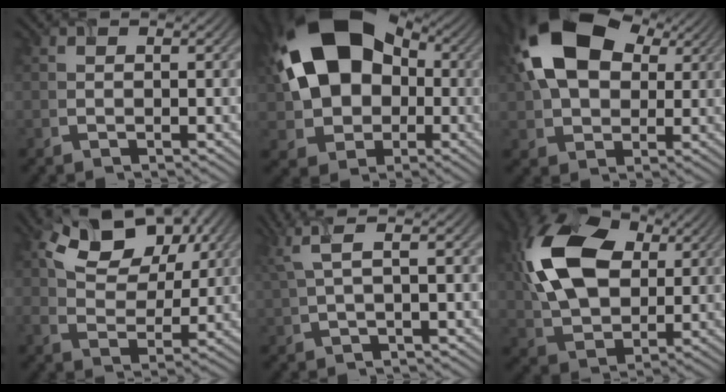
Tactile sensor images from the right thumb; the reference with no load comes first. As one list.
[{"total": 16.7, "force": [2.0, 12.3, 11.1], "torque": [-0.210, 0.007, 0.029]}, {"total": 15.9, "force": [4.5, 10.5, 11.0], "torque": [-0.225, 0.024, 0.075]}, {"total": 9.5, "force": [4.4, 5.9, 6.0], "torque": [-0.120, 0.001, 0.078]}, {"total": 5.0, "force": [2.3, 1.1, 4.3], "torque": [-0.083, 0.023, 0.045]}, {"total": 15.2, "force": [3.6, 10.0, 10.8], "torque": [-0.251, 0.024, 0.062]}]